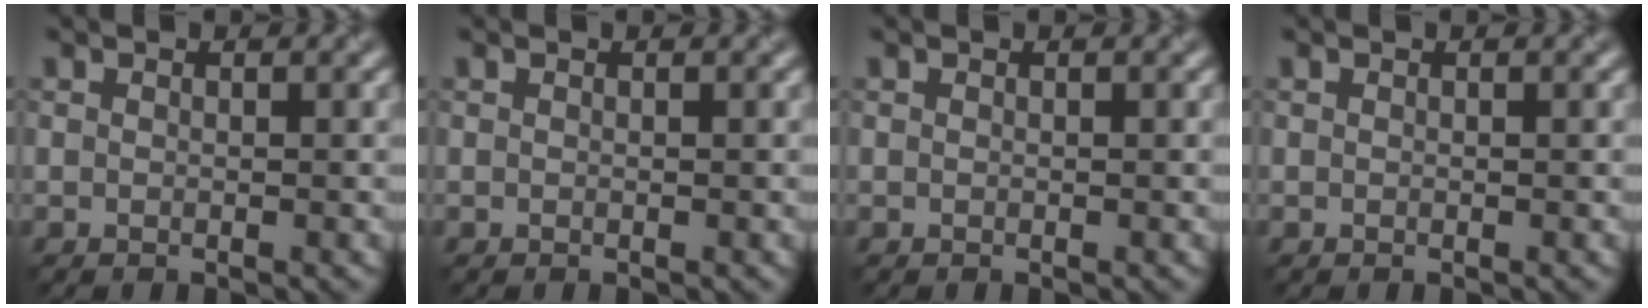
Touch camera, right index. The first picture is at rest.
{"total": 0.0}
{"total": 0.0}
{"total": 0.0}